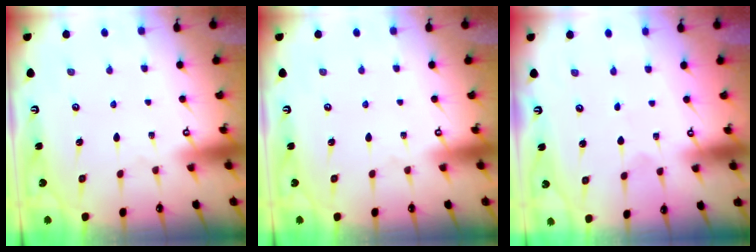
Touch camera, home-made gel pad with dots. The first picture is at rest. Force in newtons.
{"total": 0.0}
{"total": 0.0}